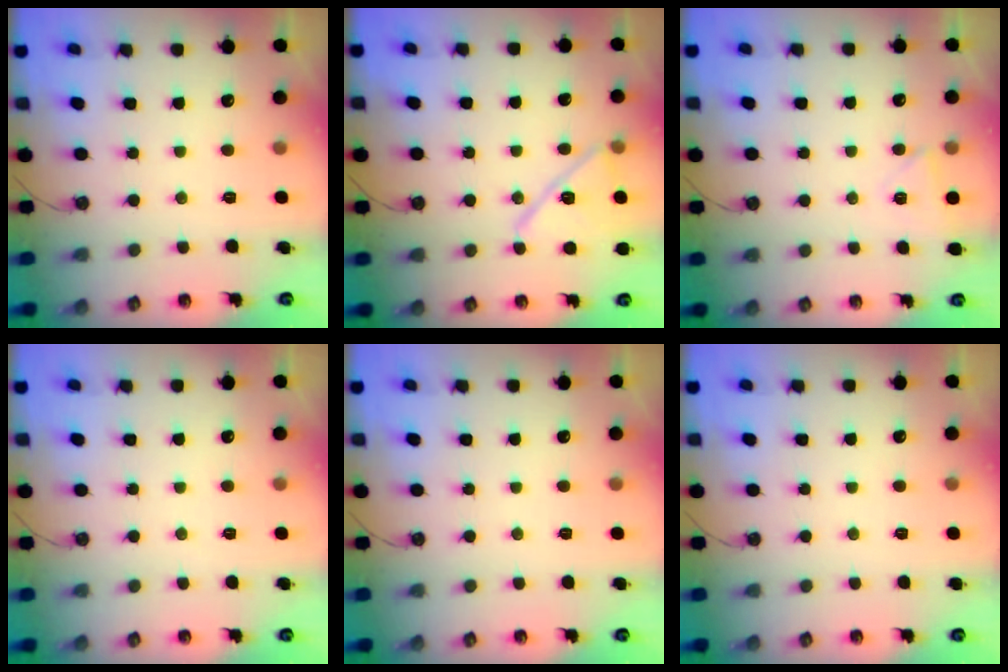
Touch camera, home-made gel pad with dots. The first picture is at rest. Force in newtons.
{"total": 13.5, "press": 13.4, "slide": 1.3}
{"total": 4.2, "press": 3.5, "slide": 2.4}
{"total": 0.0}
{"total": 0.0}
{"total": 0.0}